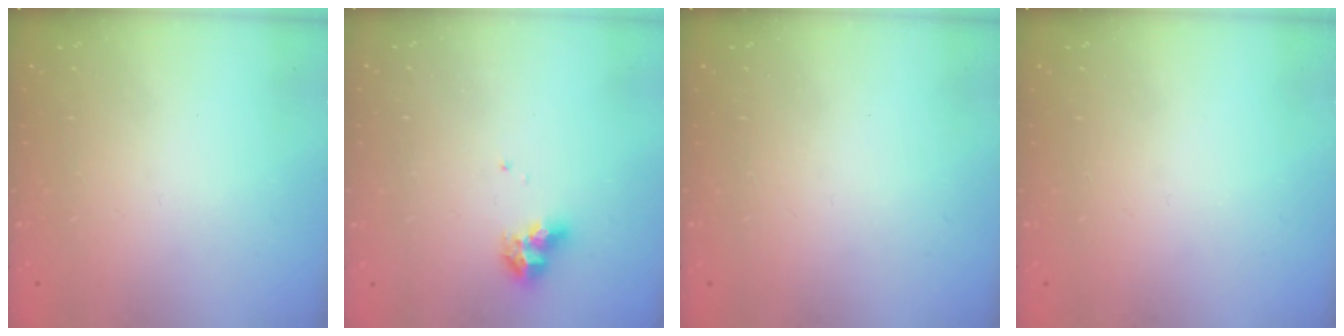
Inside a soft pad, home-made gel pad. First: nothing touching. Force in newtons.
{"total": 7.0, "press": 6.9, "slide": 1.0}
{"total": 0.0}
{"total": 0.0}